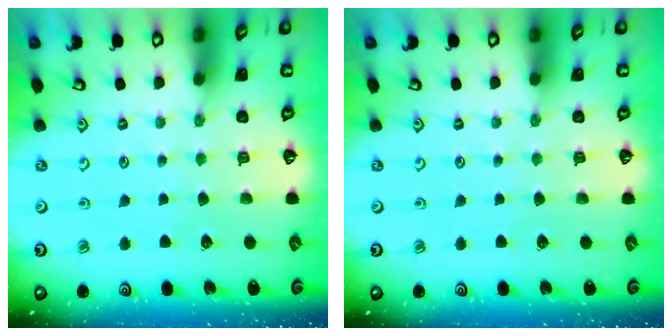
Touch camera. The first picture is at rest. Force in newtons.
{"total": 0.0}